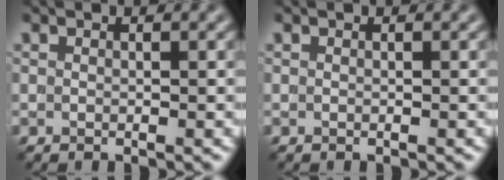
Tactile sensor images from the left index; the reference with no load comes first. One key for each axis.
{"total": 0.0}